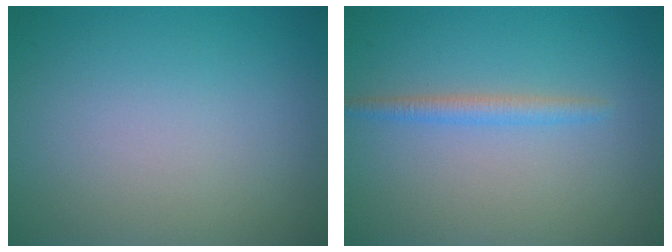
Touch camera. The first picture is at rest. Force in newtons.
{"total": 1.6, "press": 1.6, "slide": 0.0}